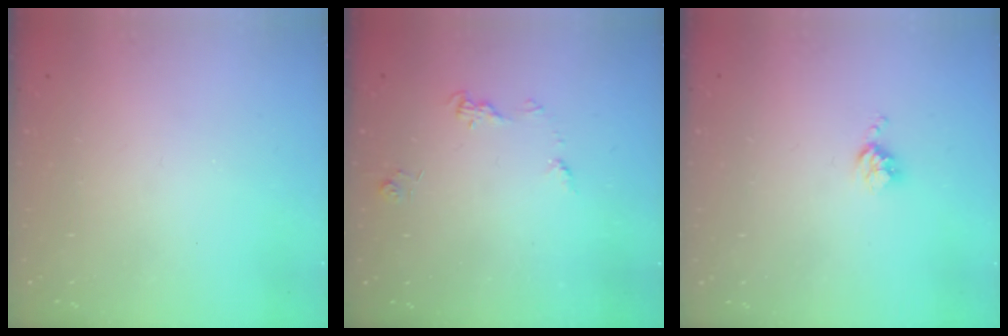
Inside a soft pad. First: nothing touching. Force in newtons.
{"total": 5.7, "press": 5.7, "slide": 0.6}
{"total": 3.5, "press": 3.5, "slide": 0.4}